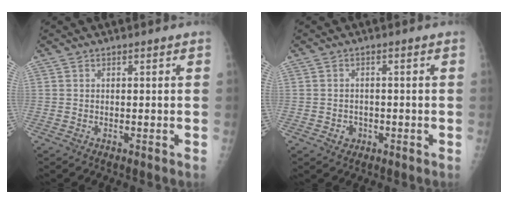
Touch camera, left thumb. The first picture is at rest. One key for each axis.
{"total": 2.2, "fx": -0.8, "fy": 1.9, "fz": 0.7, "tx": 0.000, "ty": 0.007, "tz": -0.009}